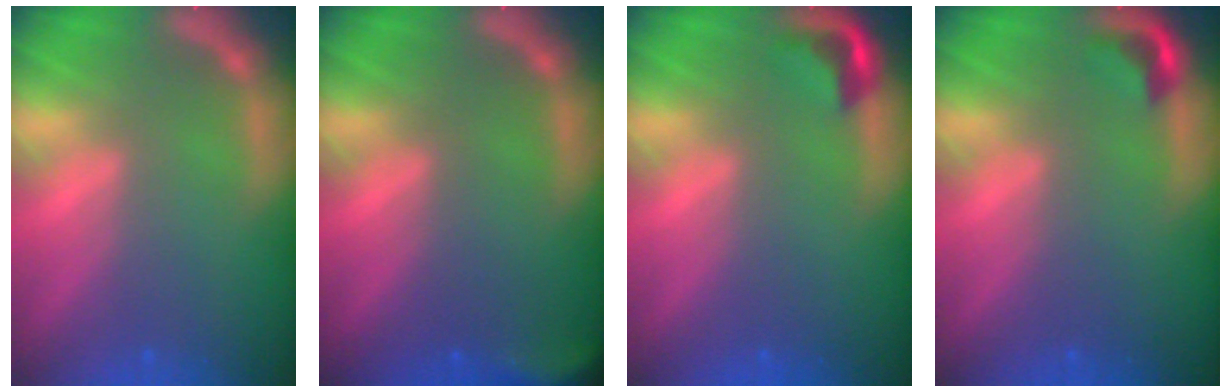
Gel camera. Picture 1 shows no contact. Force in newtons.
{"total": 4.0}
{"total": 2.4}
{"total": 1.9}